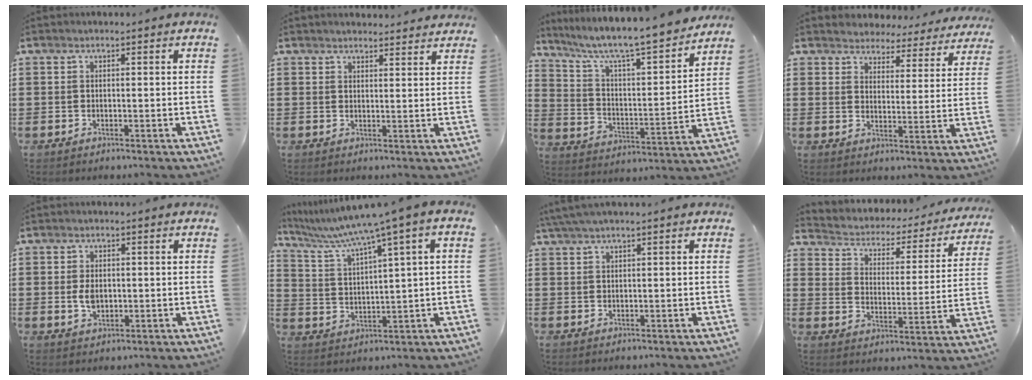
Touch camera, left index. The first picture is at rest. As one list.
[{"total": 2.2, "force": [2.2, 0.2, 0.0], "torque": [-0.005, -0.003, 0.042]}, {"total": 7.3, "force": [6.4, 0.4, 3.5], "torque": [-0.097, -0.052, 0.101]}, {"total": 4.5, "force": [4.4, 0.8, -0.3], "torque": [-0.022, -0.030, 0.076]}, {"total": 3.4, "force": [0.2, 2.1, 2.7], "torque": [-0.062, 0.003, 0.001]}, {"total": 5.9, "force": [3.9, -0.6, 4.4], "torque": [-0.105, -0.035, 0.057]}, {"total": 1.9, "force": [1.2, 0.0, 1.5], "torque": [-0.030, 0.000, 0.023]}, {"total": 2.0, "force": [1.9, 0.8, 0.2], "torque": [-0.023, -0.023, 0.019]}]